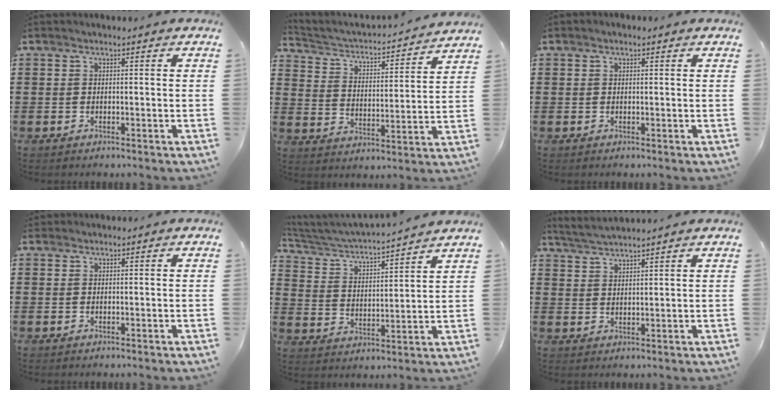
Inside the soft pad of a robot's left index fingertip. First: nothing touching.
{"total": 2.4, "force": [2.3, 0.6, 0.5], "torque": [-0.030, -0.027, 0.026]}
{"total": 0.5, "force": [0.3, 0.4, 0.3], "torque": [-0.005, 0.004, 0.005]}
{"total": 0.5, "force": [0.4, 0.2, 0.0], "torque": [-0.002, 0.001, 0.009]}
{"total": 3.4, "force": [3.3, 0.2, 0.8], "torque": [-0.038, -0.031, 0.046]}
{"total": 2.8, "force": [2.7, -0.5, 0.3], "torque": [-0.014, -0.007, 0.050]}